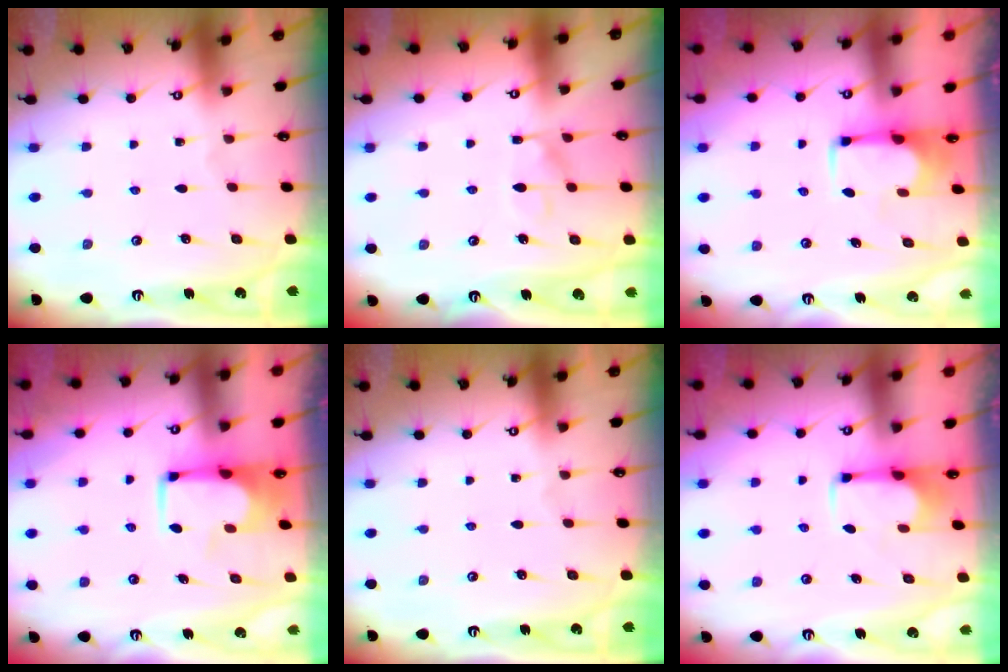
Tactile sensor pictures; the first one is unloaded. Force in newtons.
{"total": 7.8, "press": 7.7, "slide": 0.7}
{"total": 1.6, "press": 1.5, "slide": 0.6}
{"total": 2.0, "press": 2.0, "slide": 0.2}
{"total": 0.0}
{"total": 2.4, "press": 2.2, "slide": 0.8}